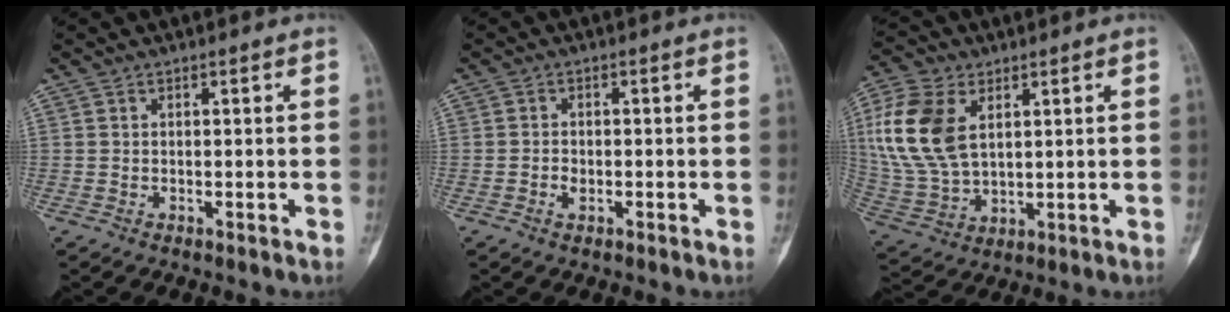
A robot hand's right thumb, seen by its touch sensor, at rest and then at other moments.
{"total": 1.8, "force": [-0.7, 1.2, 1.1], "torque": [-0.017, 0.006, -0.015]}
{"total": 15.3, "force": [4.4, 9.4, 11.3], "torque": [-0.238, -0.005, 0.091]}